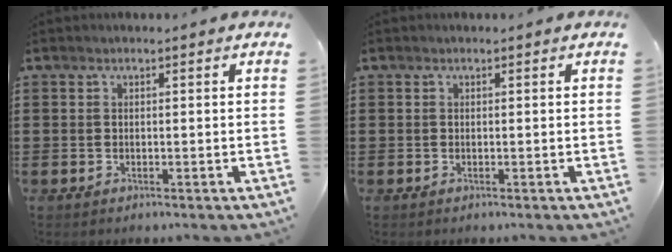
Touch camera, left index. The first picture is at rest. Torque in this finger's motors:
{"motor_torque": [0.00, 0.00, 0.00, 0.01]}